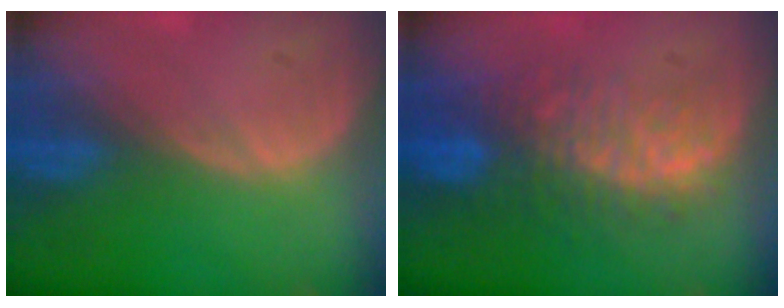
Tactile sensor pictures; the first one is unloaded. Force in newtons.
{"total": 10.0, "press": 8.5, "slide": 5.4}